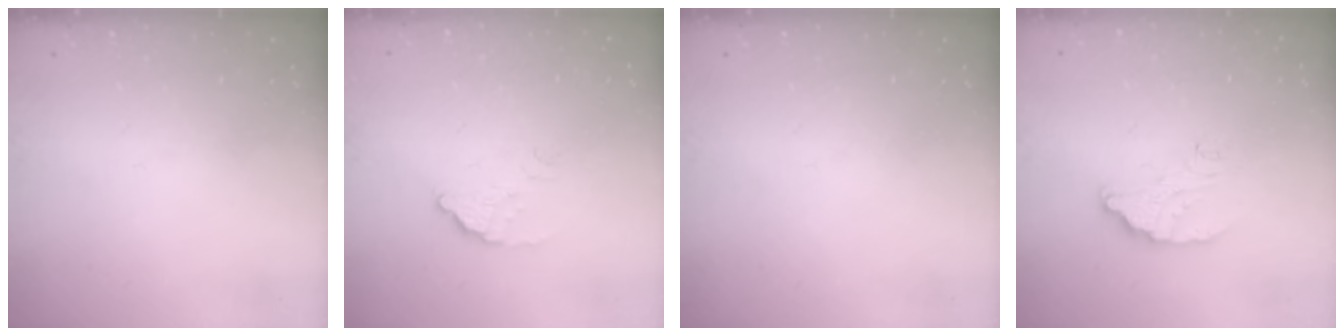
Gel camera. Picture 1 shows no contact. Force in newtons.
{"total": 2.9, "press": 2.9, "slide": 0.1}
{"total": 0.0}
{"total": 5.9, "press": 5.9, "slide": 0.4}